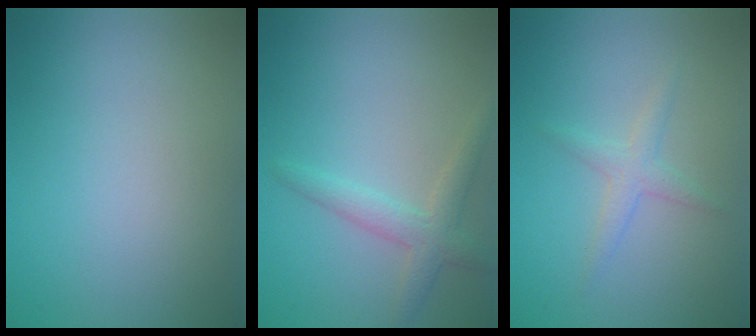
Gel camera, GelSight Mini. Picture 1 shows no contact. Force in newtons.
{"total": 2.6, "press": 2.6, "slide": 0.1}
{"total": 1.7, "press": 1.6, "slide": 0.1}